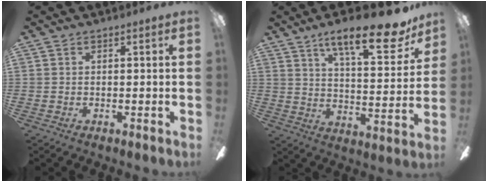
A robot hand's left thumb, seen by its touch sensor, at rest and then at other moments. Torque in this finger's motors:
{"motor_torque": [0.22, 0.24, 1.46, -1.31, 0.21]}